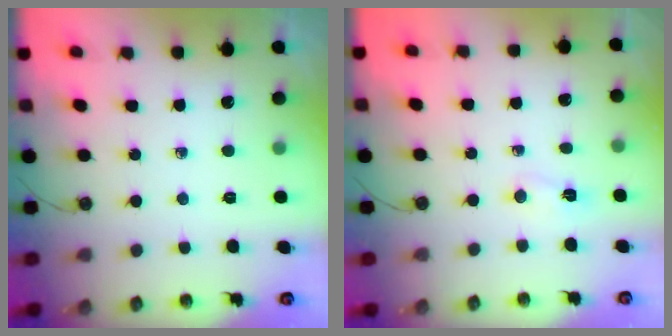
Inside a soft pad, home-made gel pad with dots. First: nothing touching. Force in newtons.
{"total": 2.5, "press": 2.4, "slide": 0.6}